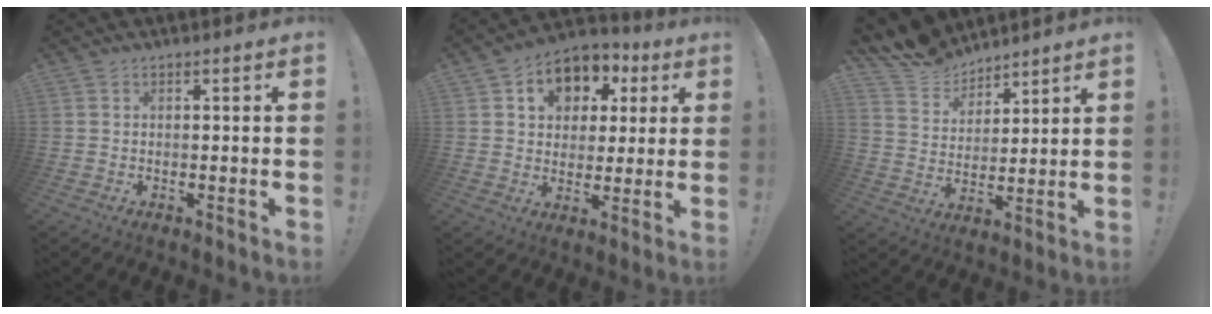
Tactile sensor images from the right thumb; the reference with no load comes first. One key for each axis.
{"total": 11.5, "fx": 4.1, "fy": 9.4, "fz": 5.2, "tx": -0.079, "ty": -0.015, "tz": 0.081}
{"total": 10.5, "fx": 9.3, "fy": 4.7, "fz": 1.0, "tx": -0.038, "ty": -0.081, "tz": 0.182}